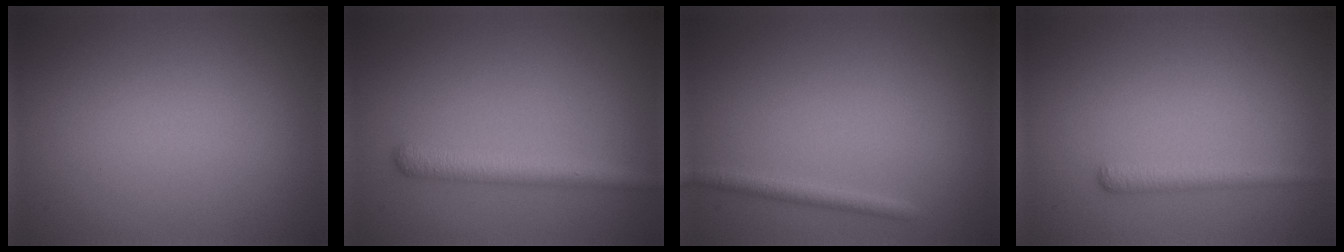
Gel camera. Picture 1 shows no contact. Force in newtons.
{"total": 3.0, "press": 3.0, "slide": 0.2}
{"total": 1.5, "press": 1.4, "slide": 0.1}
{"total": 1.7, "press": 1.7, "slide": 0.1}